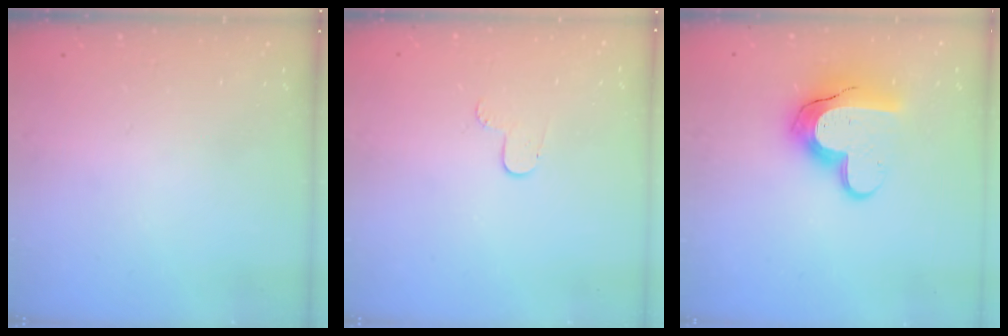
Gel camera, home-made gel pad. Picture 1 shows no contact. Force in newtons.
{"total": 3.5, "press": 3.5, "slide": 0.4}
{"total": 15.4, "press": 15.3, "slide": 1.1}